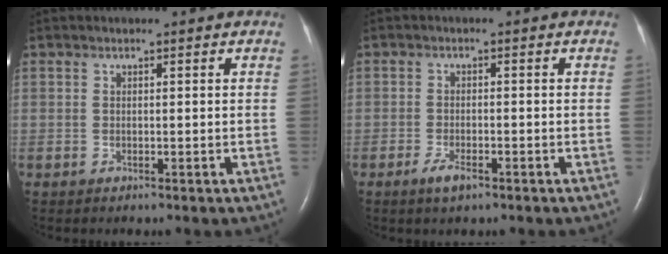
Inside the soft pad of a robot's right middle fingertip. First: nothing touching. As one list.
[{"total": 2.6, "force": [-1.7, 0.8, 1.9], "torque": [-0.043, -0.002, -0.030]}]